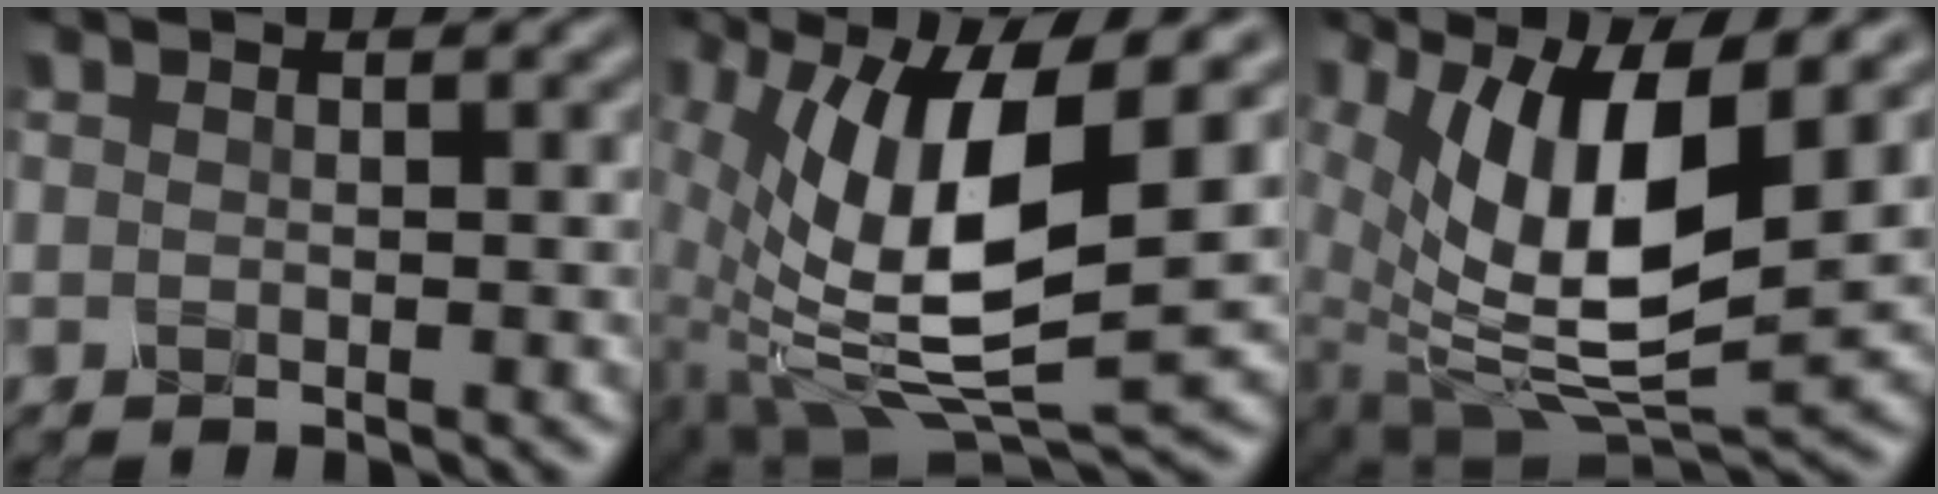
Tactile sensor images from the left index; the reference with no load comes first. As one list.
[{"total": 11.8, "force": [1.1, 4.1, 11.0], "torque": [-0.212, -0.008, 0.032]}, {"total": 11.8, "force": [4.1, 4.1, 10.3], "torque": [-0.194, -0.008, 0.089]}]